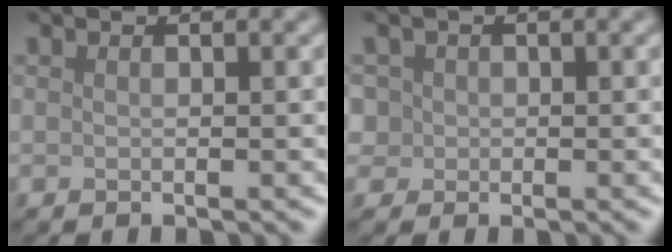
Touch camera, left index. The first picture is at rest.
{"total": 3.0, "force": [0.8, 2.7, 0.9], "torque": [-0.011, 0.015, 0.004]}